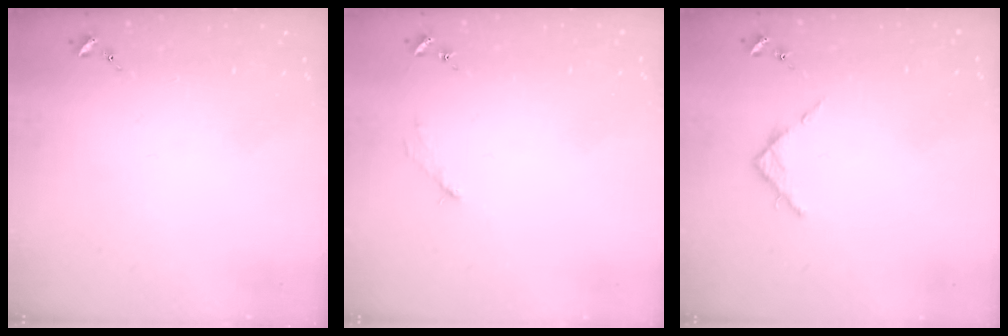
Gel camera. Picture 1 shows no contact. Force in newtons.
{"total": 2.6, "press": 2.6, "slide": 0.3}
{"total": 3.7, "press": 3.7, "slide": 0.5}